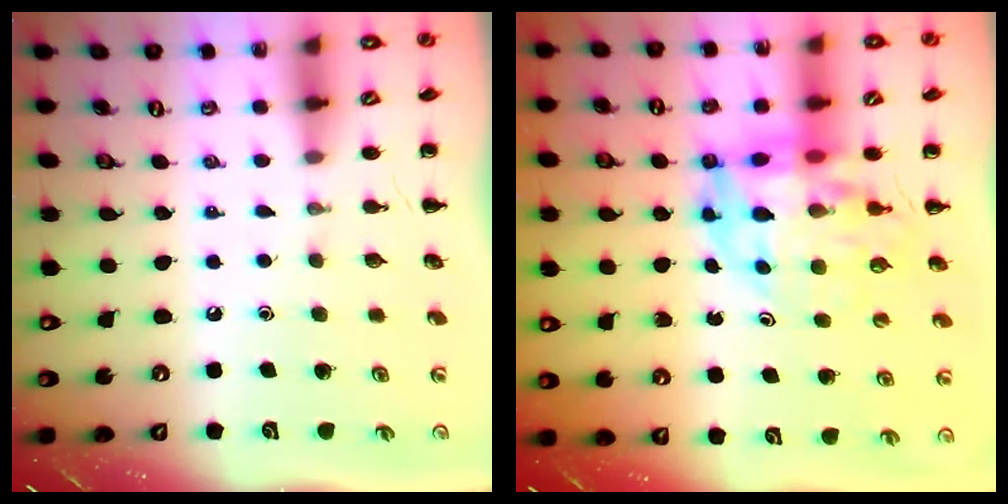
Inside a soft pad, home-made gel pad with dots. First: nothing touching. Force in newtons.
{"total": 12.6, "press": 12.0, "slide": 3.8}